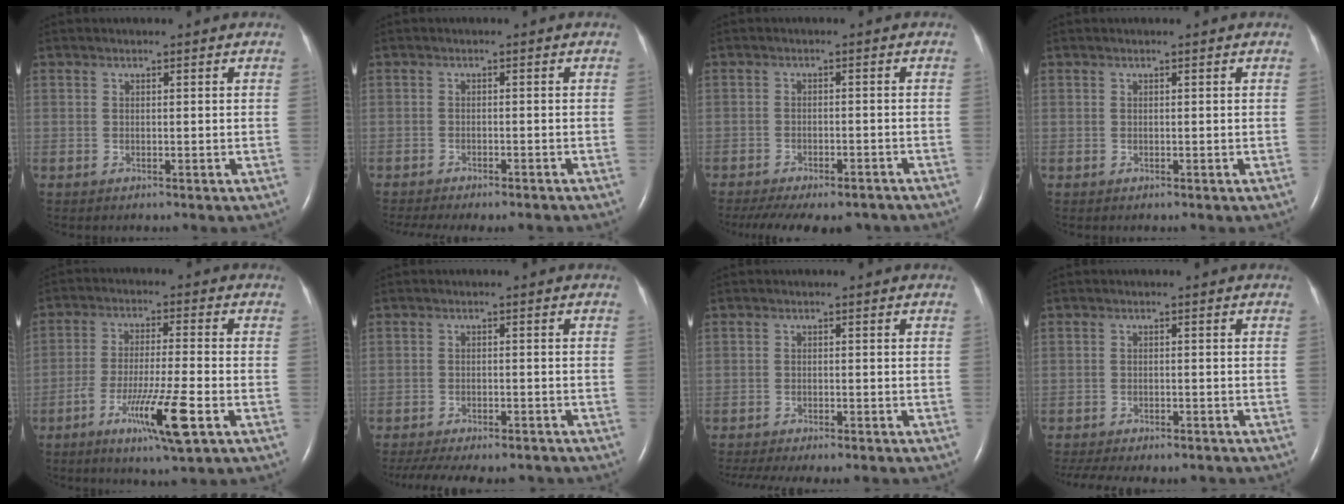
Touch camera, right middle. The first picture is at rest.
{"total": 10.1, "force": [-9.0, 1.7, 4.4], "torque": [-0.060, -0.011, -0.116]}
{"total": 15.4, "force": [-12.6, 5.5, 7.0], "torque": [-0.153, -0.012, -0.162]}
{"total": 0.0}
{"total": 10.1, "force": [-4.8, -0.1, 8.9], "torque": [-0.165, -0.021, -0.085]}
{"total": 15.4, "force": [-13.4, 4.1, 6.4], "torque": [-0.148, -0.014, -0.178]}
{"total": 12.2, "force": [-10.7, 1.8, 5.5], "torque": [-0.086, -0.015, -0.142]}
{"total": 12.5, "force": [-11.1, 3.2, 4.9], "torque": [-0.093, -0.008, -0.144]}